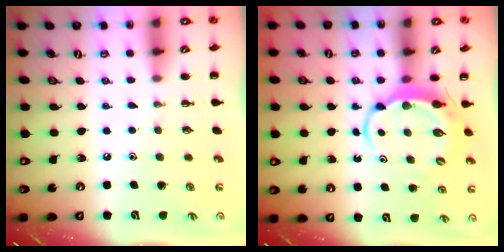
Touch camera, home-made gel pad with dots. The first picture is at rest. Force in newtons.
{"total": 6.2, "press": 6.1, "slide": 1.0}